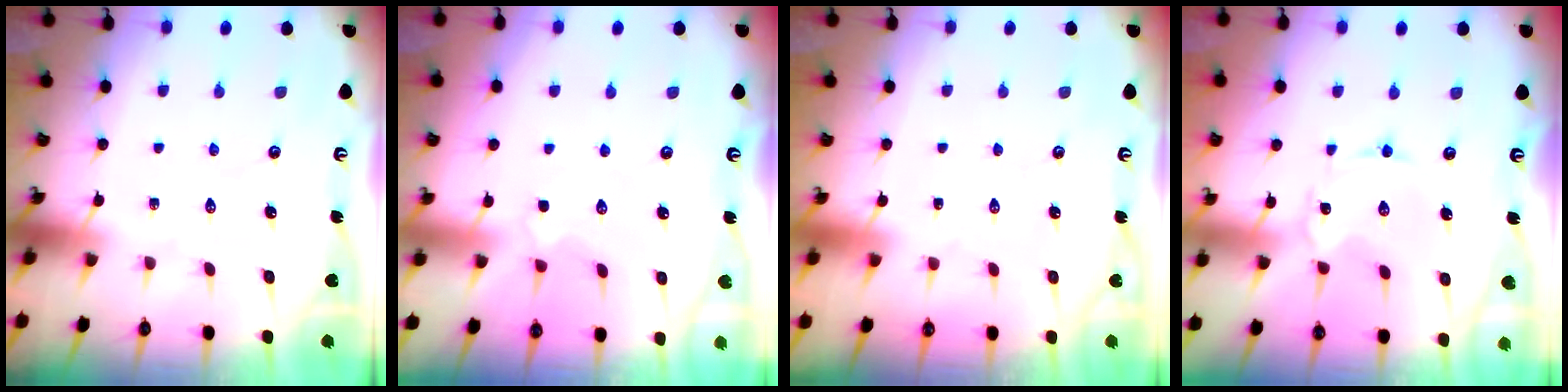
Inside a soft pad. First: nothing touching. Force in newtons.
{"total": 2.7, "press": 2.6, "slide": 0.6}
{"total": 1.6, "press": 1.6, "slide": 0.1}
{"total": 1.4, "press": 1.4, "slide": 0.2}